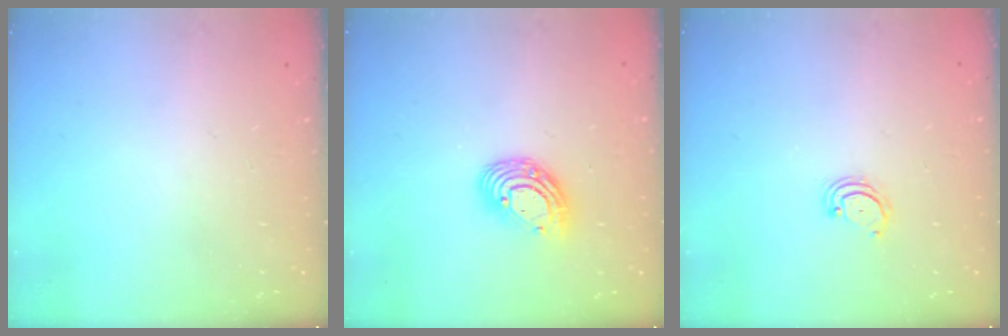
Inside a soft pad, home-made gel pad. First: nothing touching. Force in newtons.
{"total": 10.5, "press": 10.4, "slide": 1.1}
{"total": 2.8, "press": 2.8, "slide": 0.3}